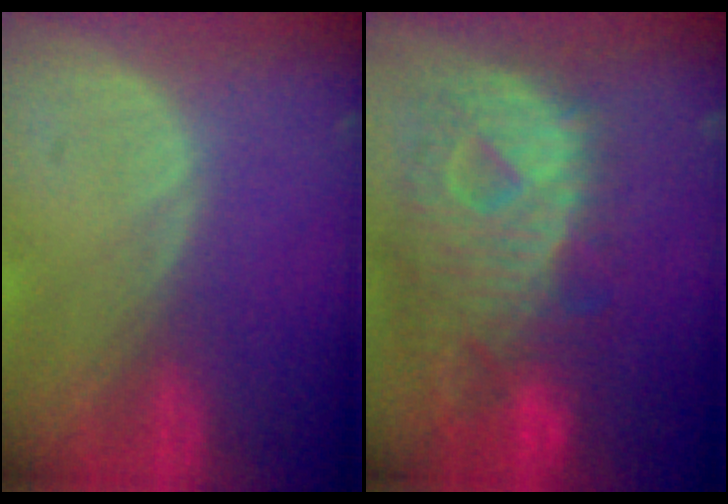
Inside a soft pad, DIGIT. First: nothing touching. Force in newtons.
{"total": 12.6, "press": 10.9, "slide": 6.4}